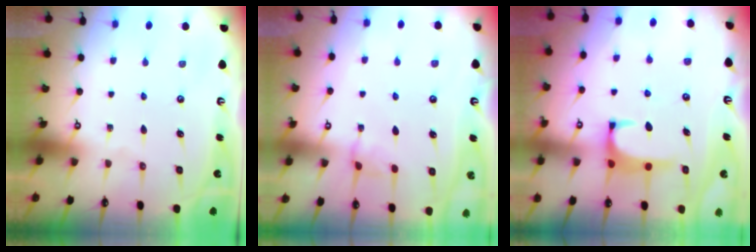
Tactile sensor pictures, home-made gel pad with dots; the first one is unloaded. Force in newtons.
{"total": 2.8, "press": 2.8, "slide": 0.4}
{"total": 1.4, "press": 1.3, "slide": 0.5}